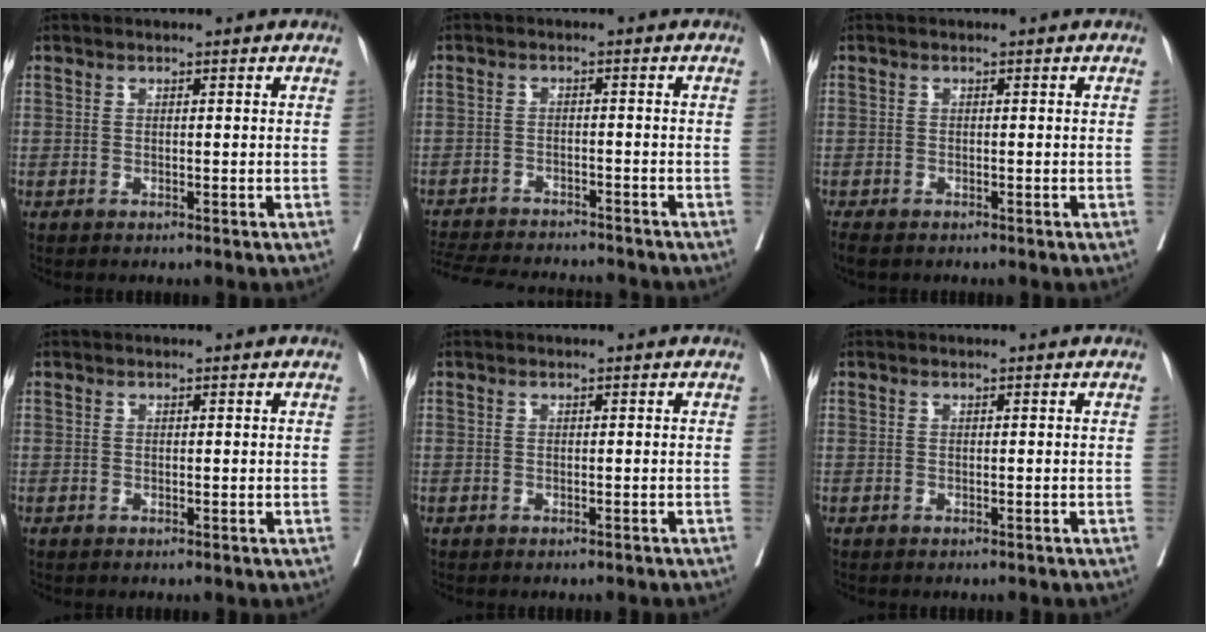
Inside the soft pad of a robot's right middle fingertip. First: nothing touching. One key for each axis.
{"total": 15.1, "fx": -13.9, "fy": 2.9, "fz": 5.1, "tx": -0.117, "ty": -0.013, "tz": -0.195}
{"total": 2.9, "fx": -2.3, "fy": 1.2, "fz": 1.3, "tx": -0.027, "ty": -0.010, "tz": -0.034}
{"total": 0.0}
{"total": 1.4, "fx": -1.3, "fy": 0.1, "fz": 0.3, "tx": -0.009, "ty": -0.001, "tz": -0.016}
{"total": 0.8, "fx": -0.7, "fy": 0.1, "fz": 0.2, "tx": -0.004, "ty": -0.001, "tz": -0.013}